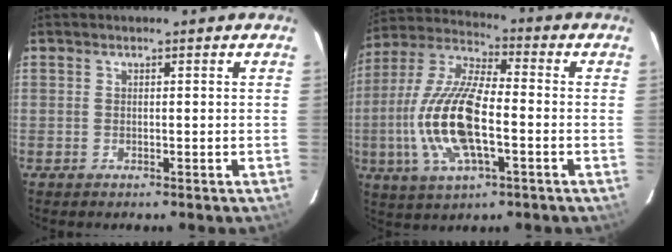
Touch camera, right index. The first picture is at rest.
{"total": 17.3, "force": [-3.5, 6.1, 15.8], "torque": [-0.333, -0.003, -0.070]}